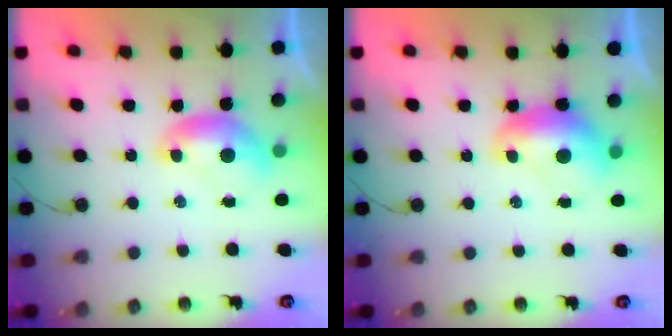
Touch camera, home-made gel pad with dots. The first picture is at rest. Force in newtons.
{"total": 1.6, "press": 1.6, "slide": 0.4}